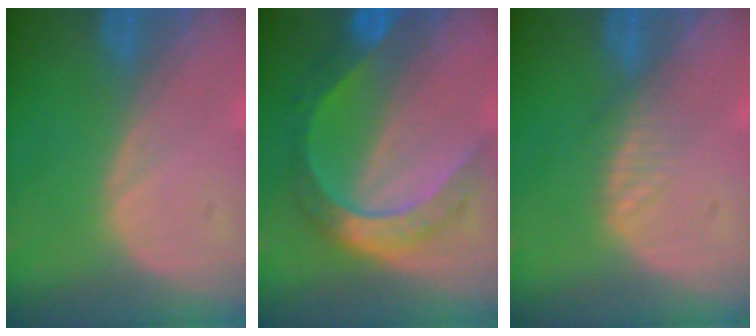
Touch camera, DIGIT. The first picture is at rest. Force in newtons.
{"total": 8.4, "press": 8.4, "slide": 0.8}
{"total": 2.0, "press": 2.0, "slide": 0.2}